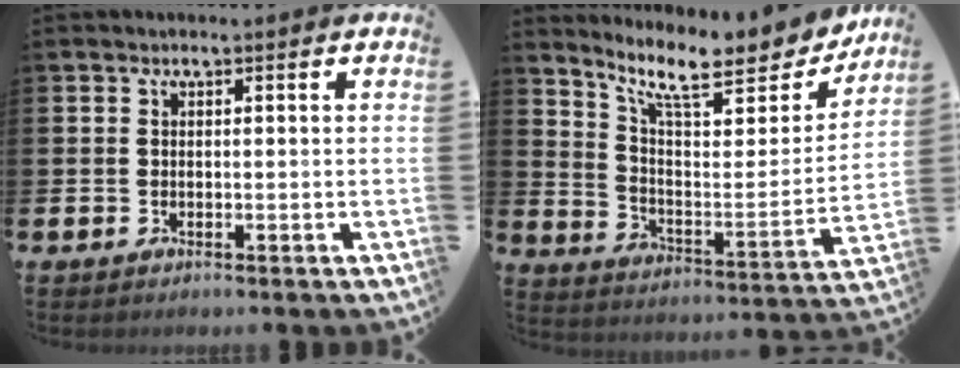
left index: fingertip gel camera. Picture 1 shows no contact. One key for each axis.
{"total": 11.3, "fx": 9.6, "fy": 2.9, "fz": 5.4, "tx": -0.122, "ty": -0.062, "tz": 0.160}